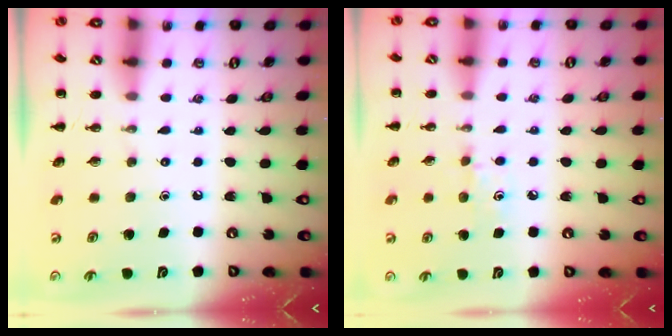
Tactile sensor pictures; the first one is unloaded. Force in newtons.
{"total": 5.9, "press": 5.7, "slide": 1.6}